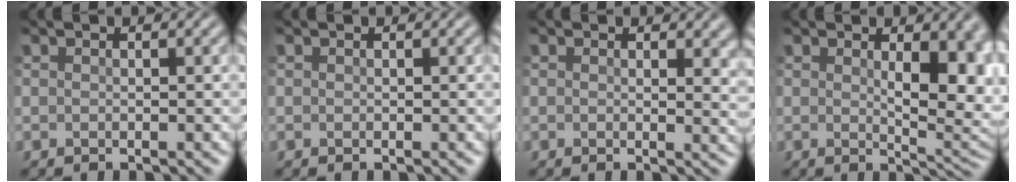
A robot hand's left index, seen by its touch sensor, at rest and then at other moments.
{"total": 0.0}
{"total": 2.5, "force": [1.0, 1.1, 2.0], "torque": [-0.011, -0.002, 0.025]}
{"total": 7.1, "force": [0.8, 2.6, 6.5], "torque": [-0.066, 0.001, 0.024]}